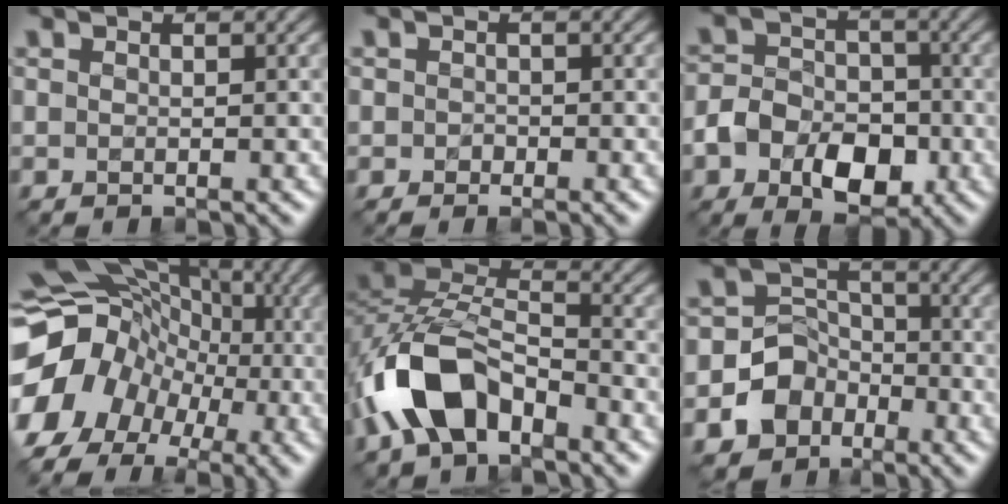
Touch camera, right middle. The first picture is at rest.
{"total": 0.7, "force": [-0.3, 0.5, 0.3], "torque": [-0.002, -0.004, -0.006]}
{"total": 7.1, "force": [-3.0, 4.8, 4.2], "torque": [-0.072, -0.002, -0.058]}
{"total": 13.8, "force": [-4.2, 11.2, 6.9], "torque": [-0.135, -0.004, -0.079]}
{"total": 8.4, "force": [-4.2, 4.6, 5.6], "torque": [-0.117, 0.009, -0.089]}
{"total": 5.3, "force": [-2.4, 4.4, 1.7], "torque": [-0.008, 0.002, -0.055]}